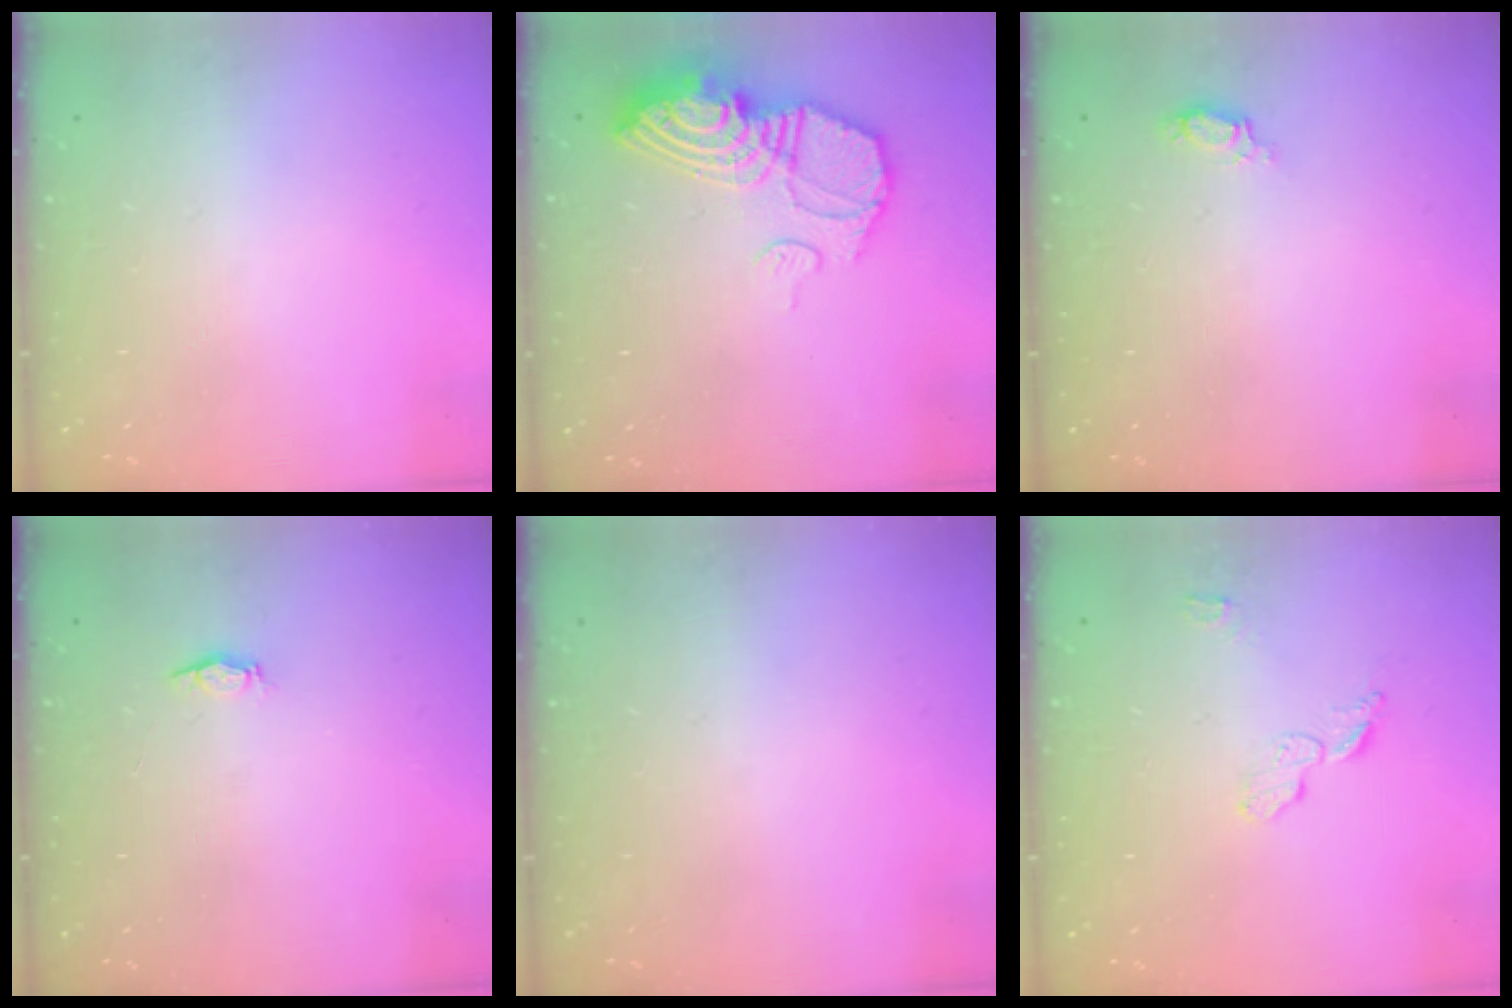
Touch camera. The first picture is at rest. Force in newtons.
{"total": 15.3, "press": 15.2, "slide": 1.5}
{"total": 5.2, "press": 4.9, "slide": 1.7}
{"total": 2.2, "press": 2.1, "slide": 0.3}
{"total": 0.0}
{"total": 6.0, "press": 5.9, "slide": 0.6}